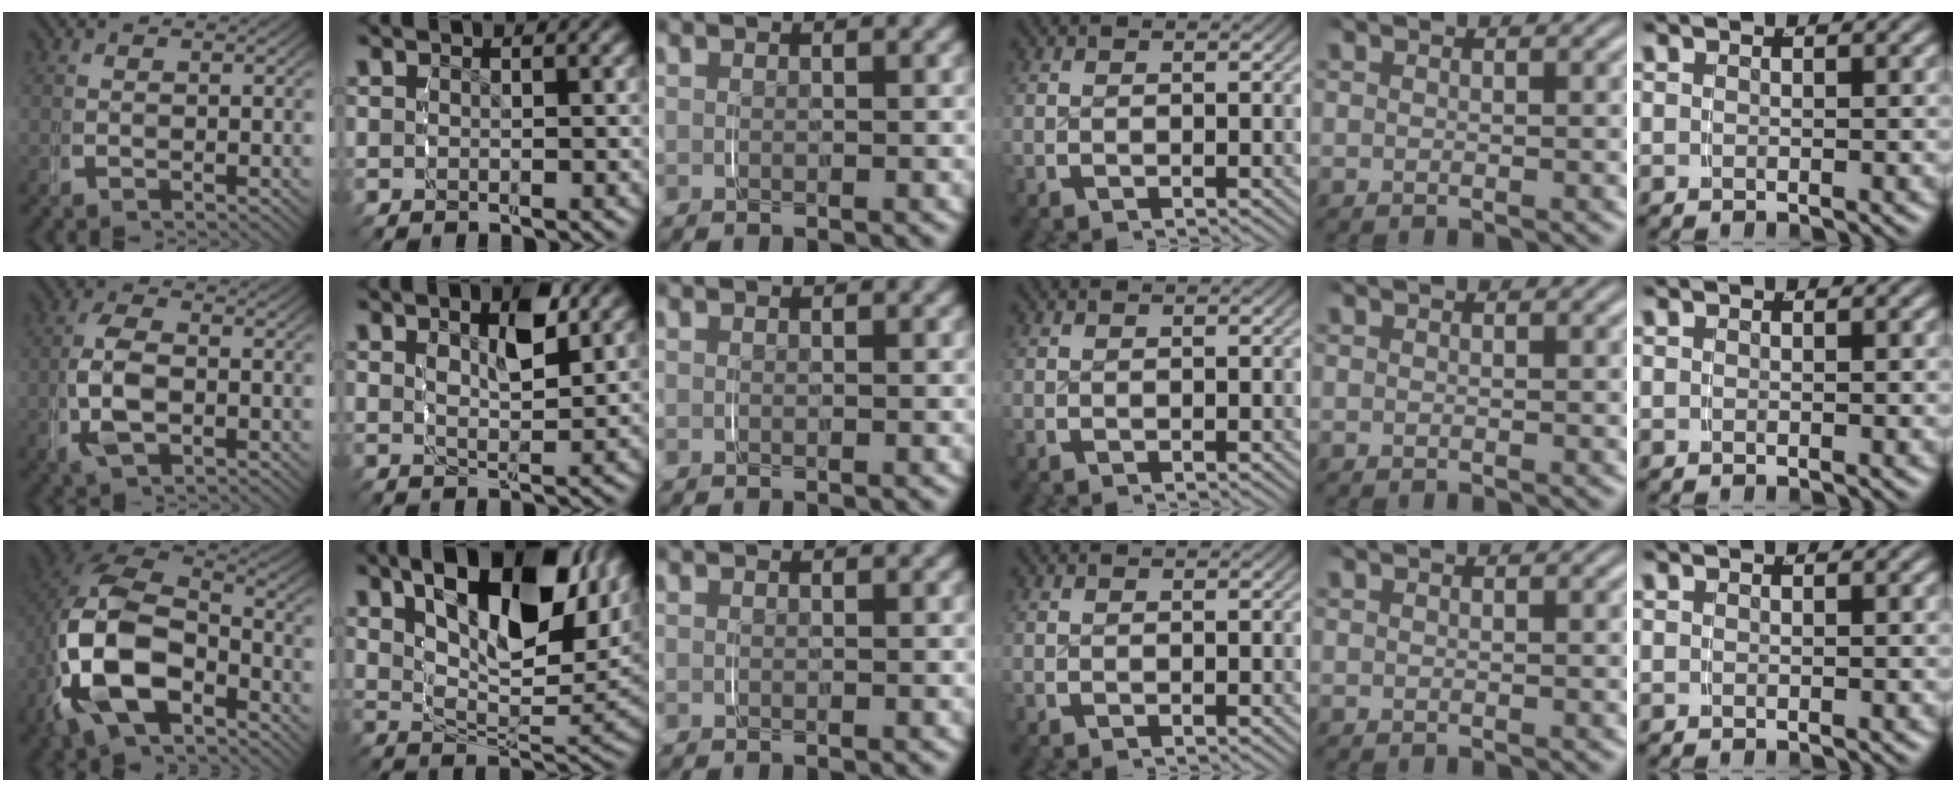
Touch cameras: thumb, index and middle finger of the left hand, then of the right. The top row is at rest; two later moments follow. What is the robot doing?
{"motion": "grasp_and_lifting", "object": "key"}